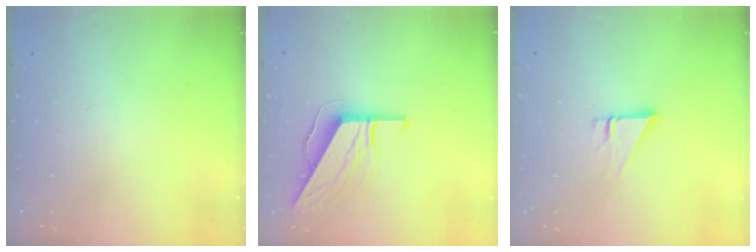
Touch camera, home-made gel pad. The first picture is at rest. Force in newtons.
{"total": 8.3, "press": 8.3, "slide": 0.7}
{"total": 2.7, "press": 2.7, "slide": 0.2}